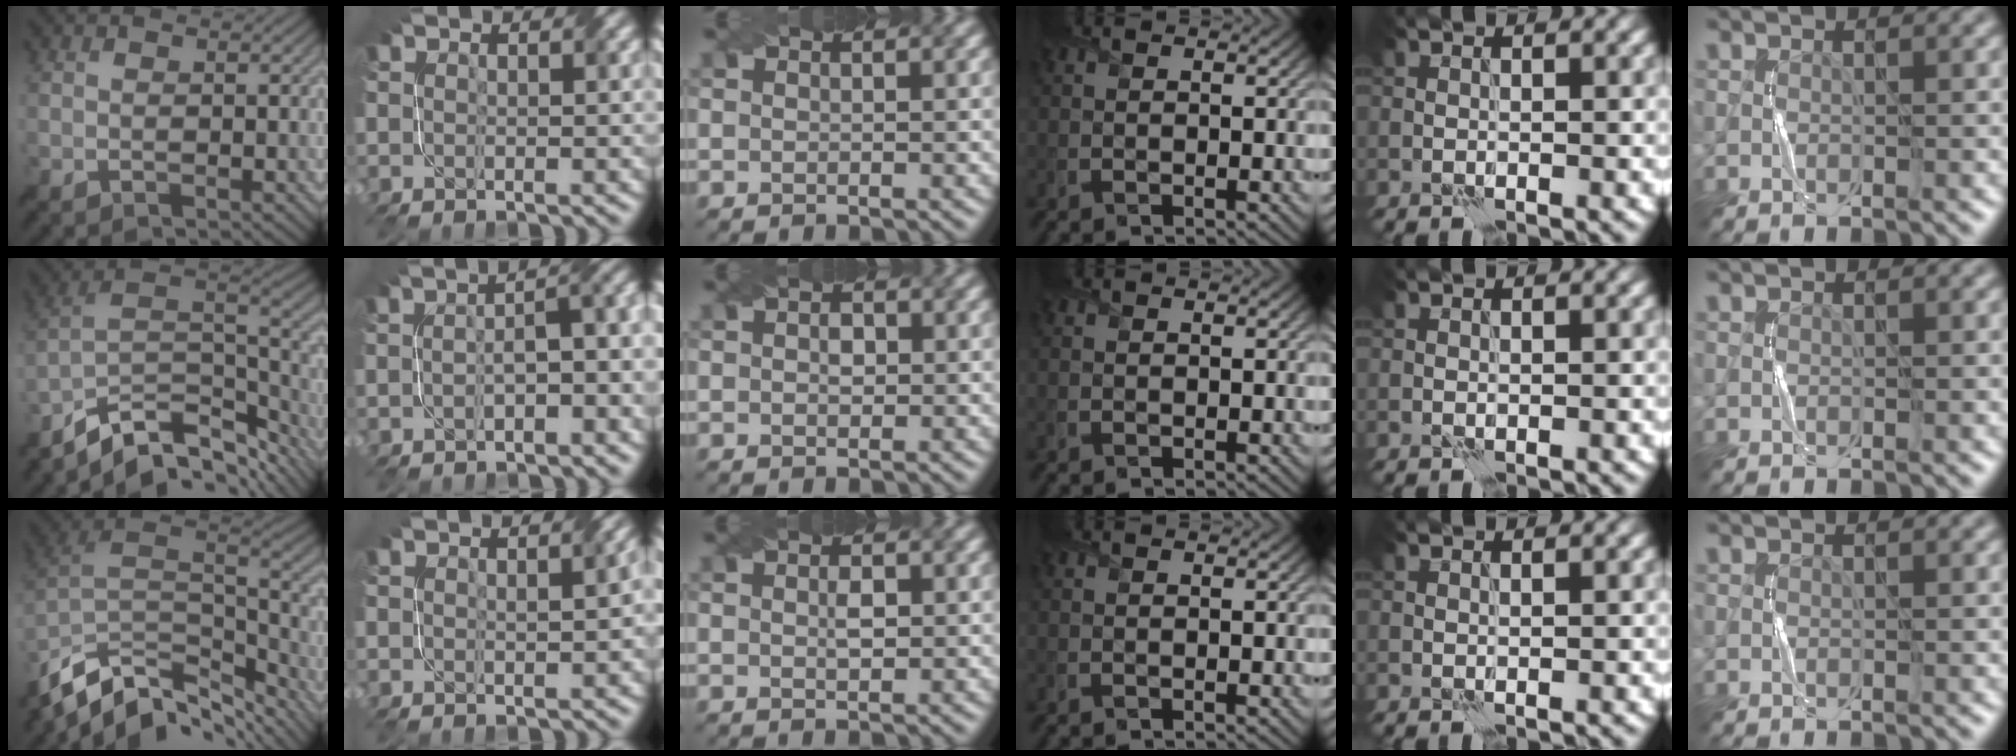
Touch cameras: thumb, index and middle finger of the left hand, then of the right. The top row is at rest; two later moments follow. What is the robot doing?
{"motion": "twist", "object": "screw"}